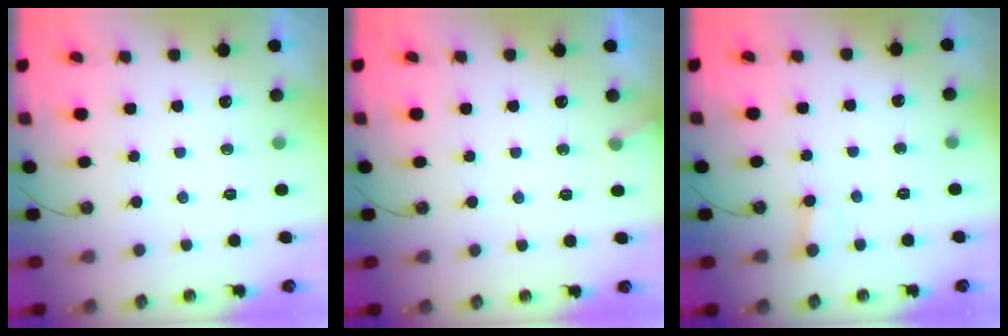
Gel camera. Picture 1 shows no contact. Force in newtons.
{"total": 4.1, "press": 4.1, "slide": 0.3}
{"total": 3.3, "press": 3.3, "slide": 0.2}